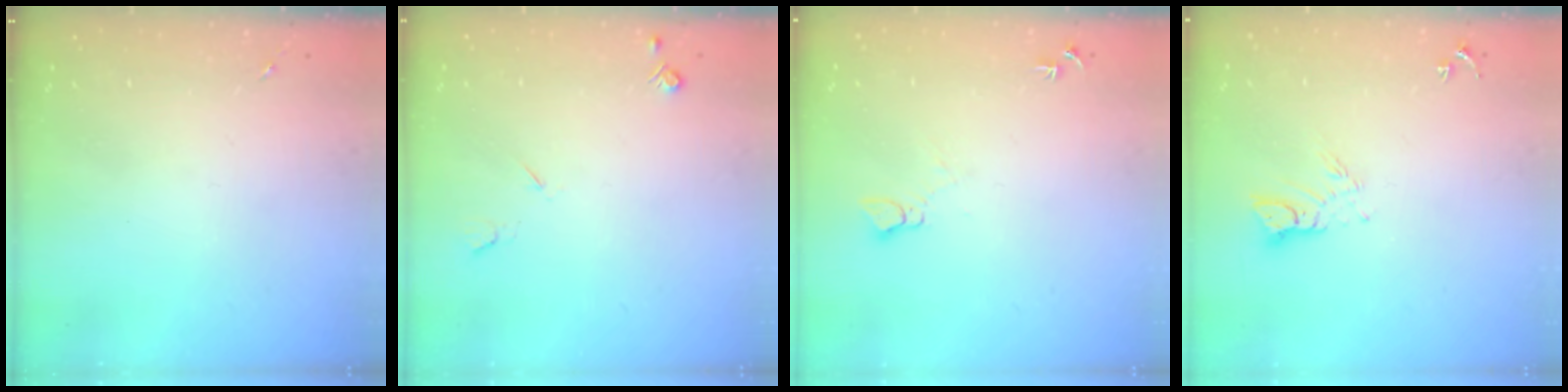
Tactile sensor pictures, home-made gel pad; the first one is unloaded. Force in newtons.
{"total": 4.6, "press": 4.5, "slide": 0.7}
{"total": 5.2, "press": 5.2, "slide": 0.6}
{"total": 5.7, "press": 5.7, "slide": 0.5}